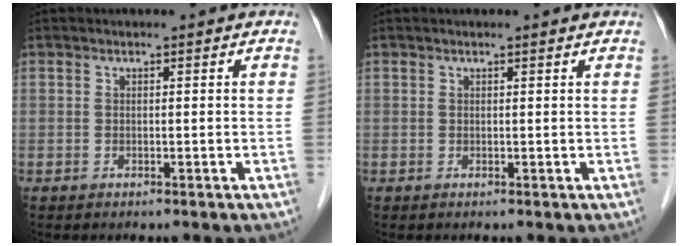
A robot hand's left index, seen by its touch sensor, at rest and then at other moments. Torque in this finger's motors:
{"motor_torque": [0.60, -0.72, 0.11, 0.00]}